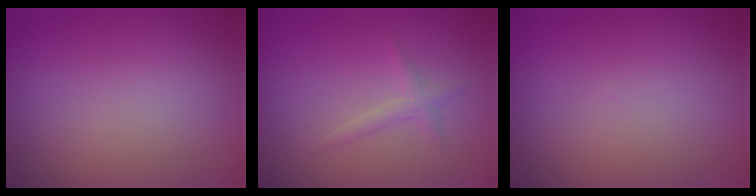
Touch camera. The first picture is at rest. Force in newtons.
{"total": 1.1, "press": 1.1, "slide": 0.0}
{"total": 0.0}